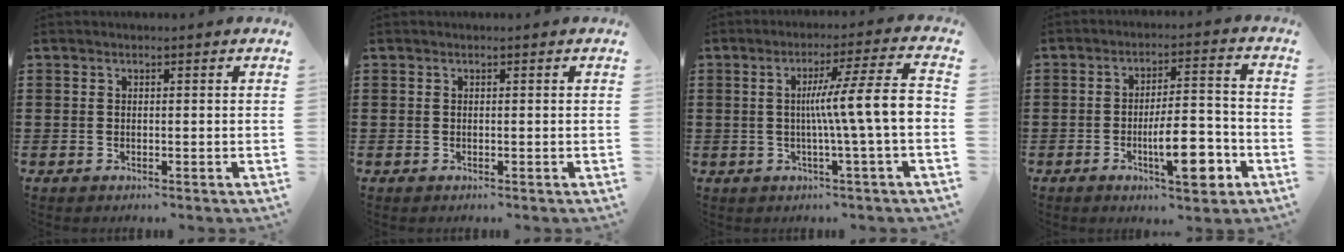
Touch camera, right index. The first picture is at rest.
{"total": 0.0}
{"total": 10.4, "force": [0.0, -0.1, 10.4], "torque": [-0.180, -0.005, -0.008]}
{"total": 10.4, "force": [-3.7, 3.3, 9.1], "torque": [-0.151, 0.000, -0.063]}